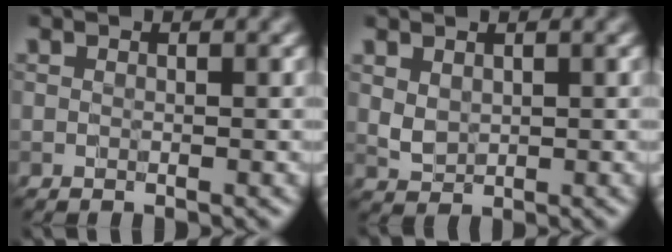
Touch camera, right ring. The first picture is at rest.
{"total": 1.4, "force": [0.7, 1.0, 0.6], "torque": [-0.015, -0.003, 0.020]}